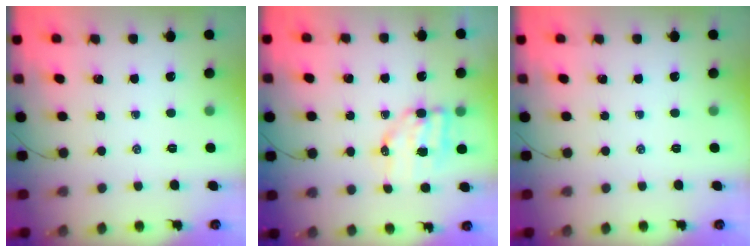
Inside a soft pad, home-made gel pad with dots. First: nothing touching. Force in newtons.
{"total": 7.7, "press": 7.6, "slide": 1.1}
{"total": 0.0}